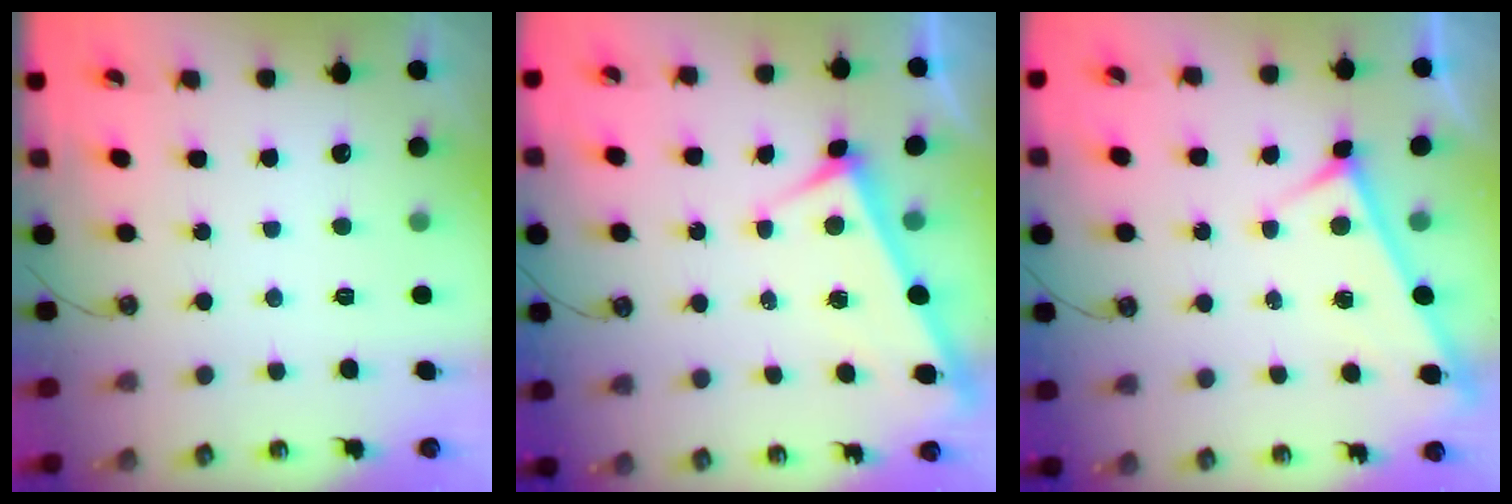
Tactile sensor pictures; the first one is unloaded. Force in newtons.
{"total": 5.2, "press": 5.2, "slide": 0.1}
{"total": 3.6, "press": 3.6, "slide": 0.3}